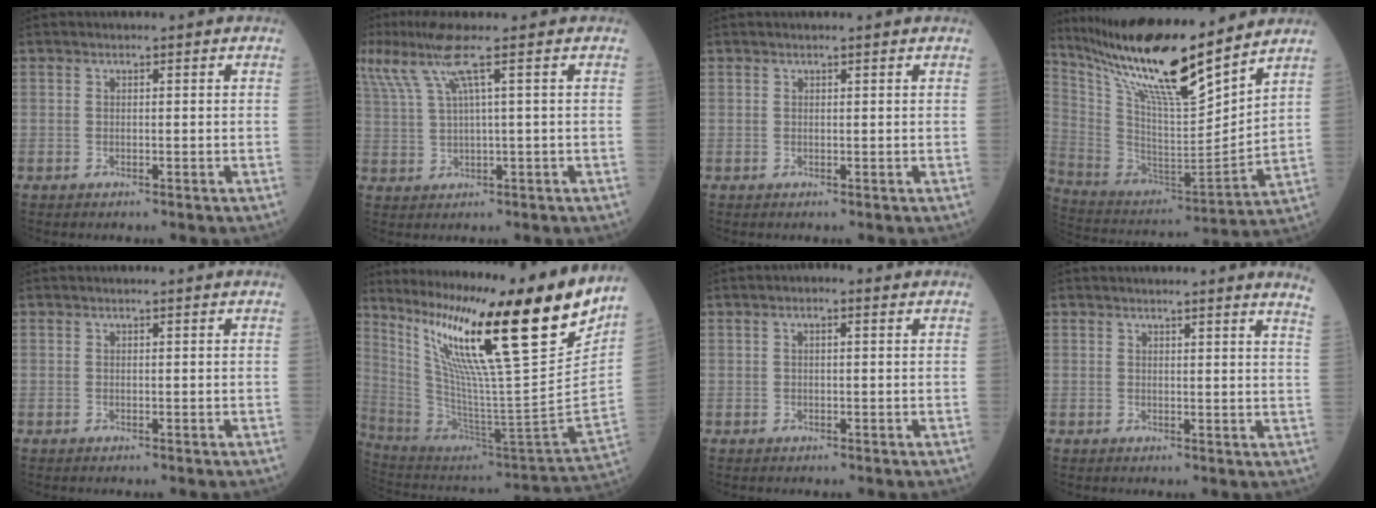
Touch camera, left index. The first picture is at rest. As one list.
[{"total": 10.3, "force": [6.2, -0.3, 8.2], "torque": [-0.191, 0.016, 0.126]}, {"total": 1.0, "force": [1.0, -0.1, 0.4], "torque": [-0.007, 0.007, 0.018]}, {"total": 21.2, "force": [17.0, 2.2, 12.6], "torque": [-0.231, -0.005, 0.314]}, {"total": 0.7, "force": [0.7, 0.0, 0.3], "torque": [-0.008, 0.006, 0.014]}, {"total": 28.7, "force": [19.2, 0.2, 21.3], "torque": [-0.354, -0.055, 0.320]}, {"total": 2.0, "force": [0.8, 0.7, 1.6], "torque": [-0.031, 0.011, 0.012]}, {"total": 7.9, "force": [7.4, -0.7, 2.5], "torque": [-0.023, -0.045, 0.059]}]